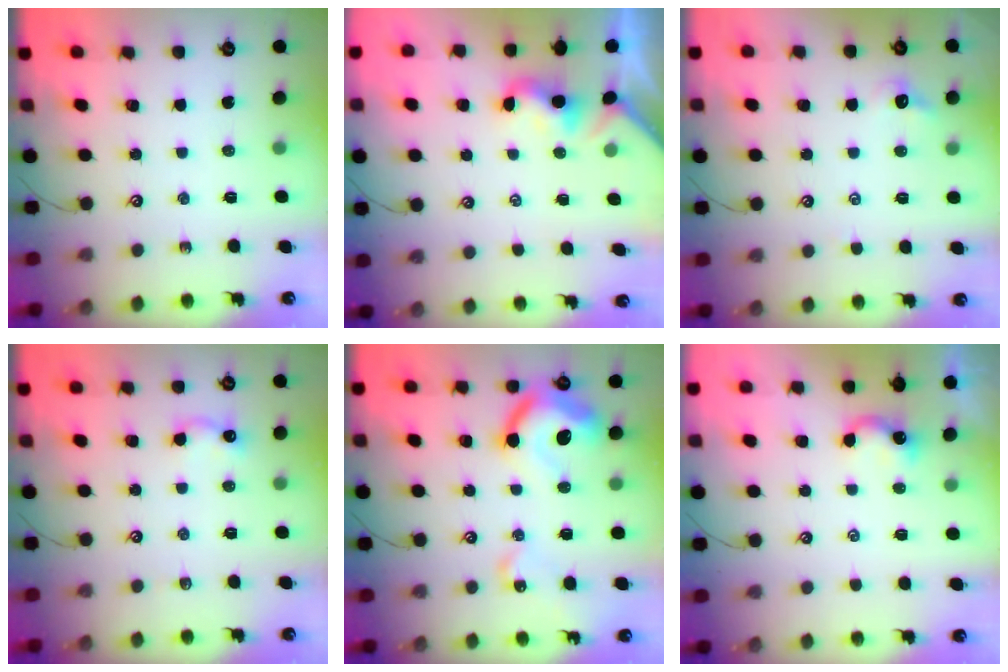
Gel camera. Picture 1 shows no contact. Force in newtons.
{"total": 2.0, "press": 1.9, "slide": 0.5}
{"total": 1.5, "press": 1.3, "slide": 0.7}
{"total": 6.2, "press": 6.2, "slide": 0.7}
{"total": 16.8, "press": 16.7, "slide": 1.7}
{"total": 1.8, "press": 1.8, "slide": 0.4}